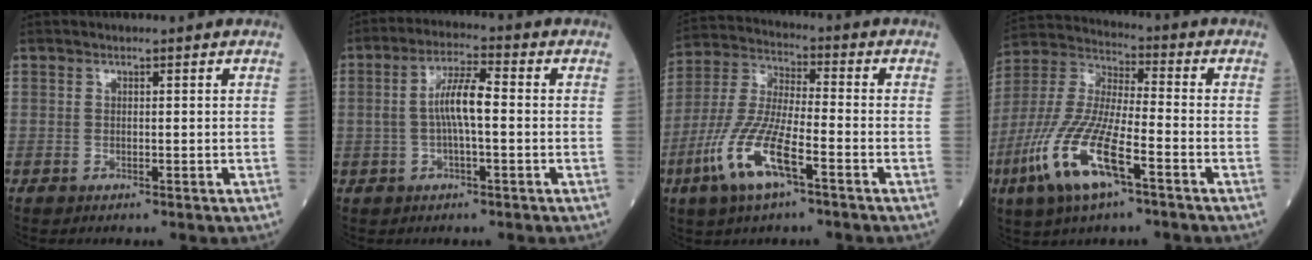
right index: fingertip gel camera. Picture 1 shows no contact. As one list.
[{"total": 6.7, "force": [0.0, 1.3, 6.6], "torque": [-0.131, 0.017, -0.004]}, {"total": 12.5, "force": [-5.7, 2.8, 10.8], "torque": [-0.237, -0.011, -0.111]}, {"total": 15.2, "force": [-6.8, 3.5, 13.1], "torque": [-0.292, -0.018, -0.130]}]